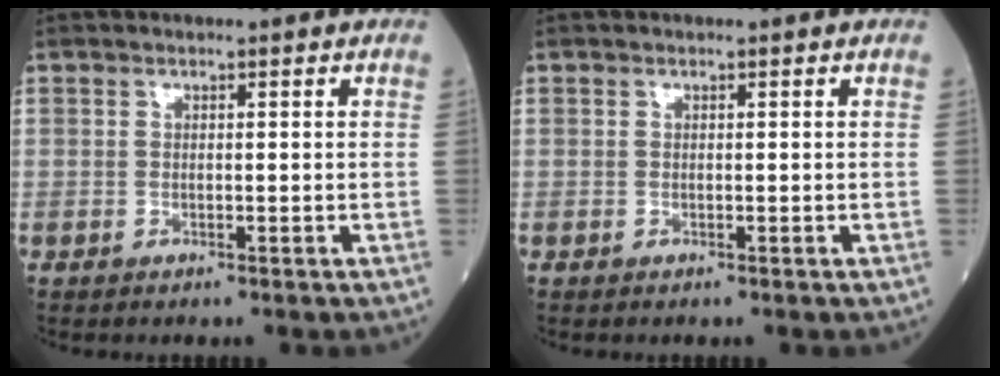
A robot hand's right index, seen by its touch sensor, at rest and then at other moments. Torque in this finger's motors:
{"motor_torque": [0.00, 0.04, 0.08, 0.01]}